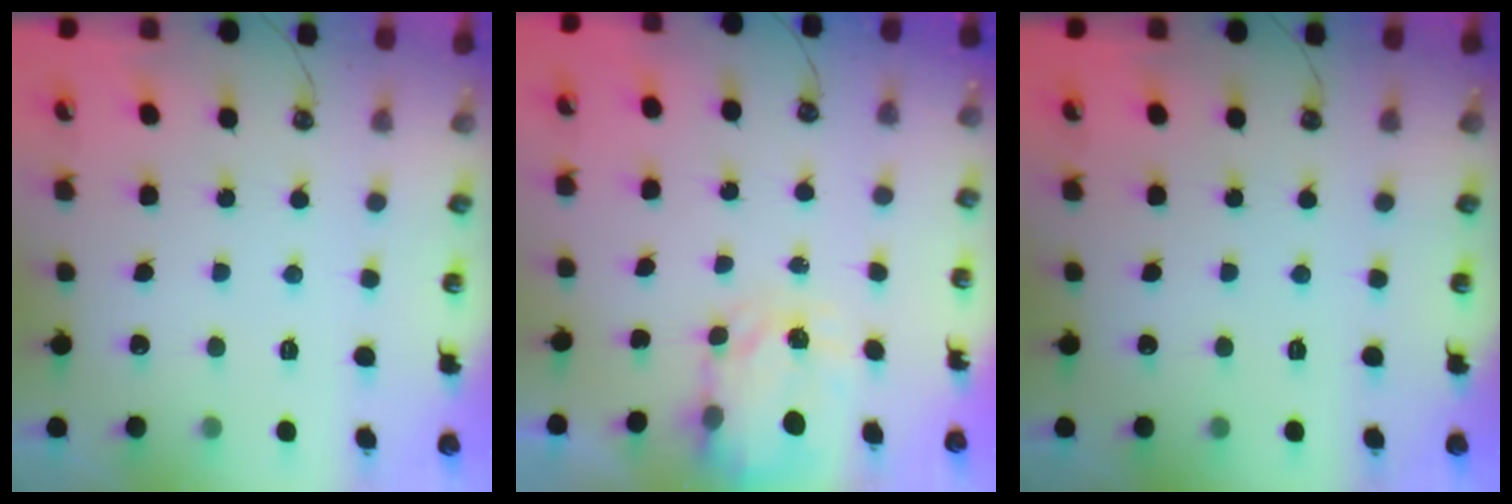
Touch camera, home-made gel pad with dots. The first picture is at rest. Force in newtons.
{"total": 3.6, "press": 3.5, "slide": 0.5}
{"total": 0.0}